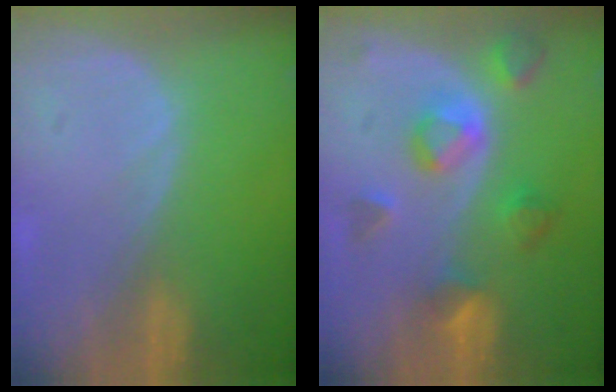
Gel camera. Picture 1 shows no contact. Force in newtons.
{"total": 7.7, "press": 6.9, "slide": 3.5}